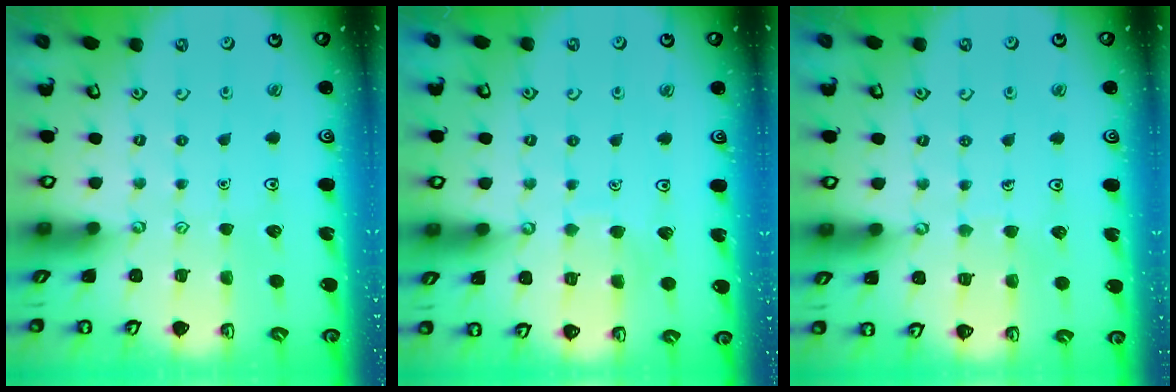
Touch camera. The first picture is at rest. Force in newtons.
{"total": 4.5, "press": 4.5, "slide": 0.6}
{"total": 3.4, "press": 3.4, "slide": 0.2}